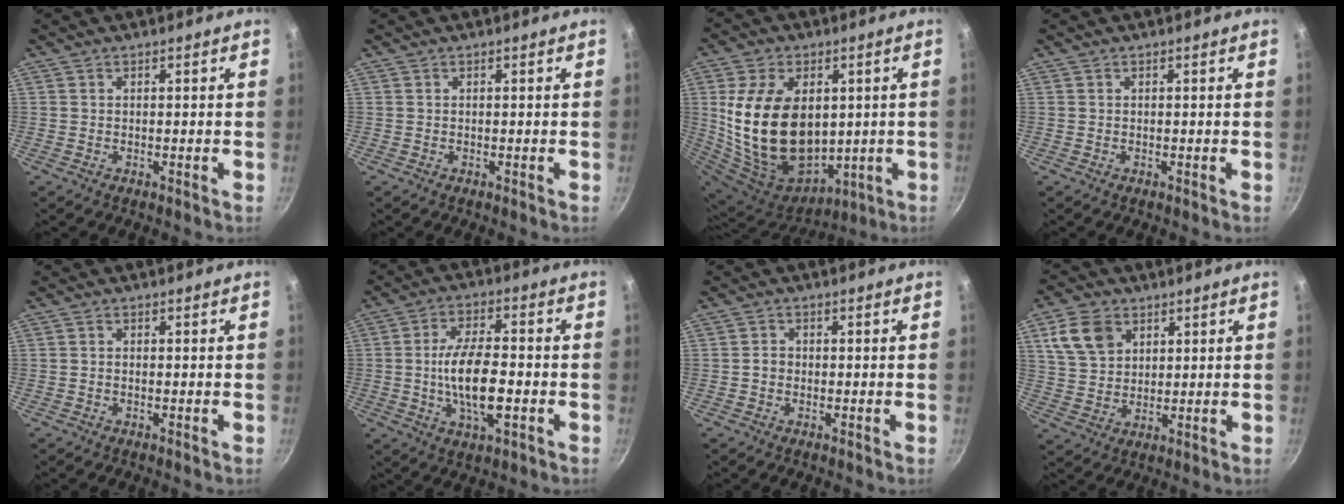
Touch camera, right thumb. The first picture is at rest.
{"total": 0.0}
{"total": 23.6, "force": [2.3, 16.1, 17.1], "torque": [-0.298, -0.010, 0.065]}
{"total": 0.0}
{"total": 0.6, "force": [-0.3, 0.4, 0.4], "torque": [-0.010, 0.005, -0.006]}
{"total": 12.3, "force": [-2.1, 5.2, 11.0], "torque": [-0.191, 0.017, -0.037]}
{"total": 1.8, "force": [-0.4, 1.5, 0.9], "torque": [-0.009, 0.012, -0.008]}
{"total": 9.4, "force": [4.1, 6.8, 5.0], "torque": [-0.078, -0.002, 0.082]}